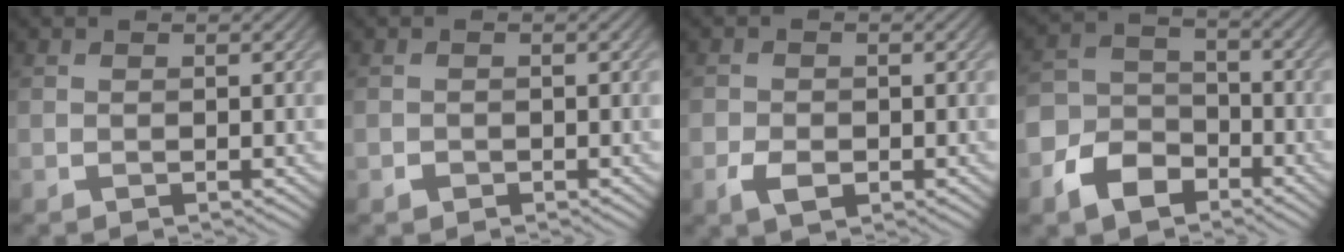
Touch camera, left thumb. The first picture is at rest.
{"total": 0.6, "force": [-0.3, 0.4, 0.1], "torque": [0.000, 0.003, -0.007]}
{"total": 2.7, "force": [-1.2, 1.8, 1.7], "torque": [-0.034, -0.003, -0.027]}
{"total": 7.5, "force": [-4.7, 4.8, 3.3], "torque": [-0.080, -0.004, -0.106]}